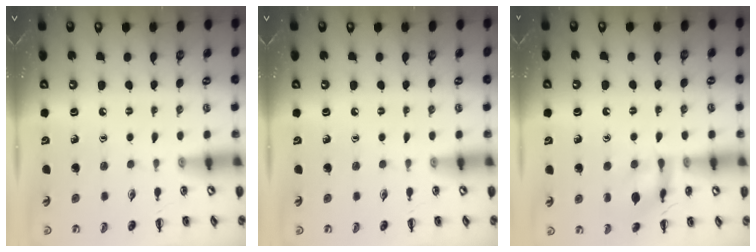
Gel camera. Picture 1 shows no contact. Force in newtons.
{"total": 0.0}
{"total": 11.7, "press": 11.7, "slide": 0.9}